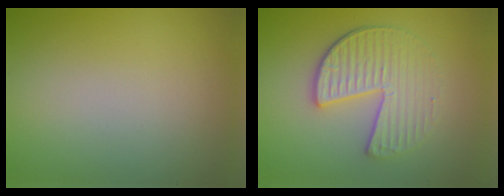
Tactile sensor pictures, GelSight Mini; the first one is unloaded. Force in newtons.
{"total": 4.2, "press": 3.6, "slide": 2.1}